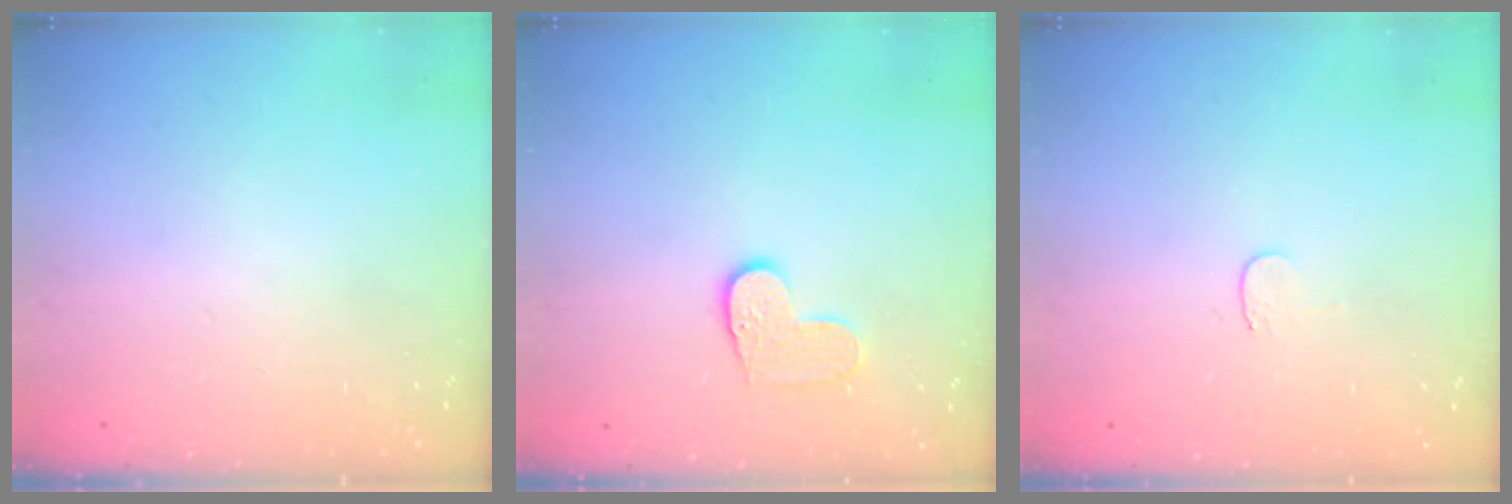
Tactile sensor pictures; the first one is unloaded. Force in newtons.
{"total": 6.1, "press": 6.1, "slide": 0.4}
{"total": 3.4, "press": 3.4, "slide": 0.4}